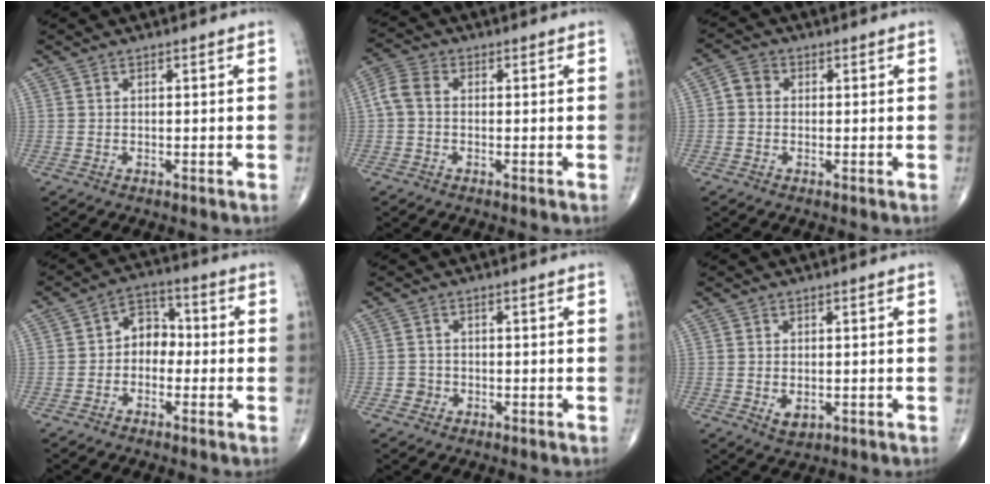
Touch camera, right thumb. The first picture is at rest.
{"total": 4.7, "force": [-0.1, 3.3, 3.3], "torque": [-0.071, 0.014, -0.013]}
{"total": 3.1, "force": [0.0, 2.7, 1.6], "torque": [-0.020, 0.010, -0.009]}
{"total": 6.1, "force": [-1.1, 4.7, 3.7], "torque": [-0.027, 0.029, -0.037]}
{"total": 2.6, "force": [-1.0, 2.4, 0.2], "torque": [0.015, 0.012, -0.022]}
{"total": 2.8, "force": [-0.4, 1.8, 2.1], "torque": [-0.027, -0.004, 0.000]}